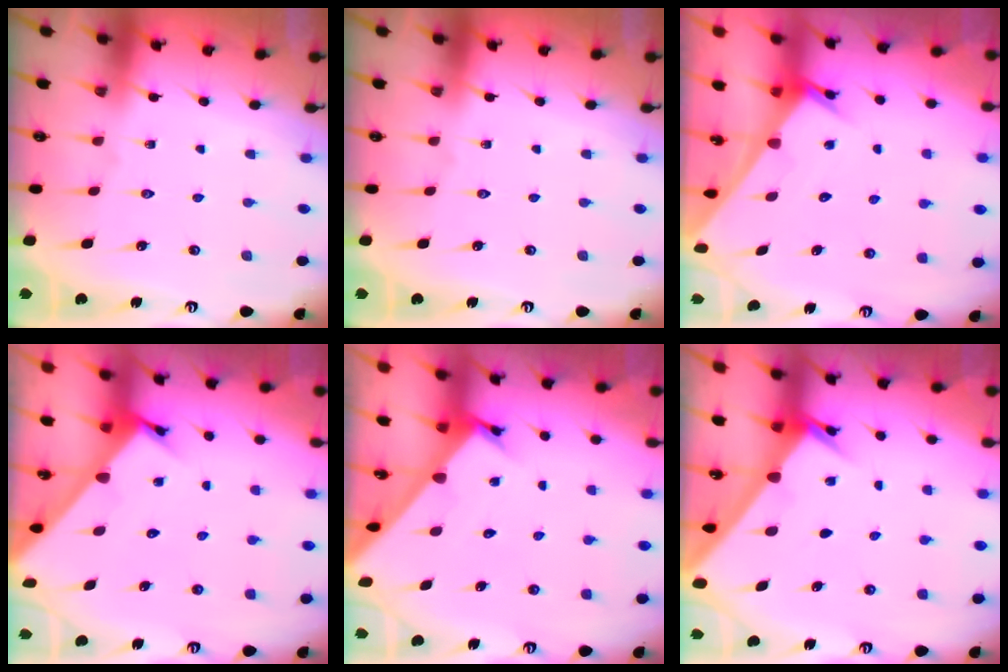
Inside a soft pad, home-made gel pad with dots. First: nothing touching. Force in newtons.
{"total": 0.0}
{"total": 2.4, "press": 2.4, "slide": 0.2}
{"total": 3.4, "press": 3.4, "slide": 0.2}
{"total": 2.4, "press": 2.4, "slide": 0.0}
{"total": 2.6, "press": 2.6, "slide": 0.3}